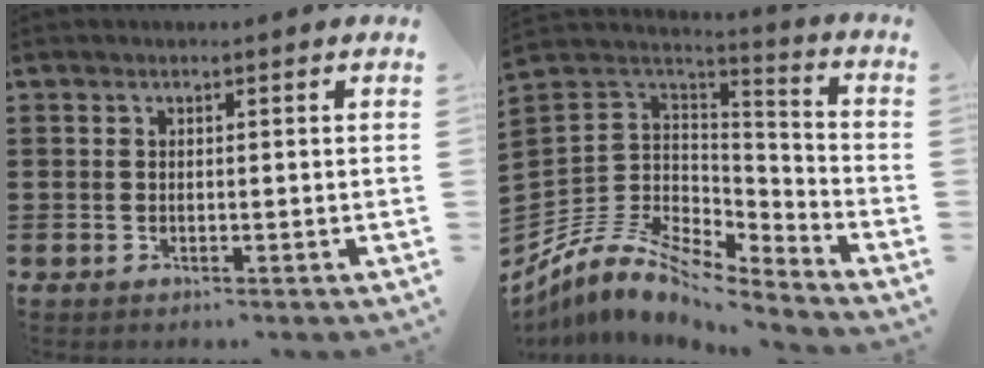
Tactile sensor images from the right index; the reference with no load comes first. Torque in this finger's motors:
{"motor_torque": [-0.68, 0.24, -0.68, -0.21]}